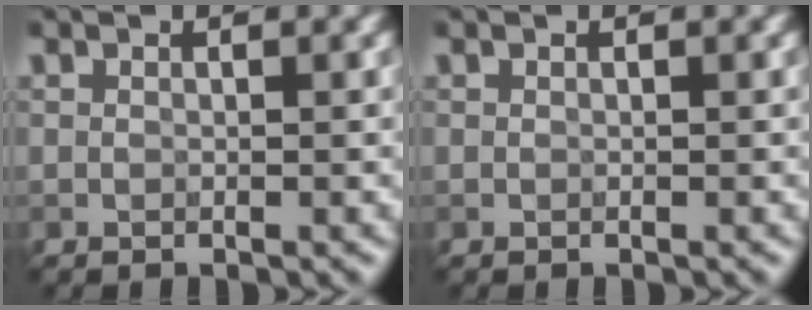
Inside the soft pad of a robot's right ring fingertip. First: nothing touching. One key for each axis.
{"total": 0.0}